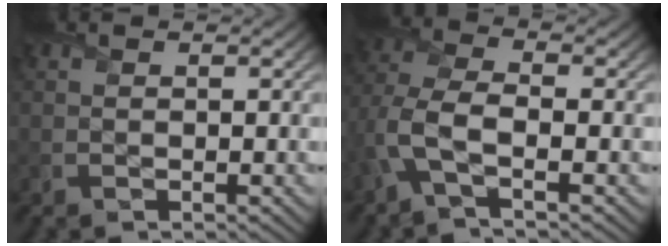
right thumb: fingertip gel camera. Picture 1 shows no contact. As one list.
[{"total": 6.0, "force": [-2.3, 2.4, 5.0], "torque": [-0.130, 0.000, -0.062]}]